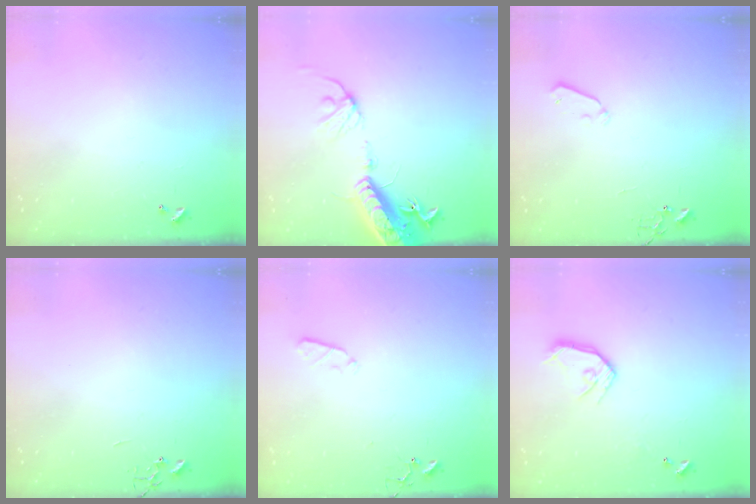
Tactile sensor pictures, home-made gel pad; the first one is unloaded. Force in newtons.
{"total": 17.9, "press": 17.4, "slide": 4.2}
{"total": 4.2, "press": 4.2, "slide": 0.7}
{"total": 0.0}
{"total": 2.9, "press": 2.8, "slide": 0.5}
{"total": 10.7, "press": 10.6, "slide": 1.0}